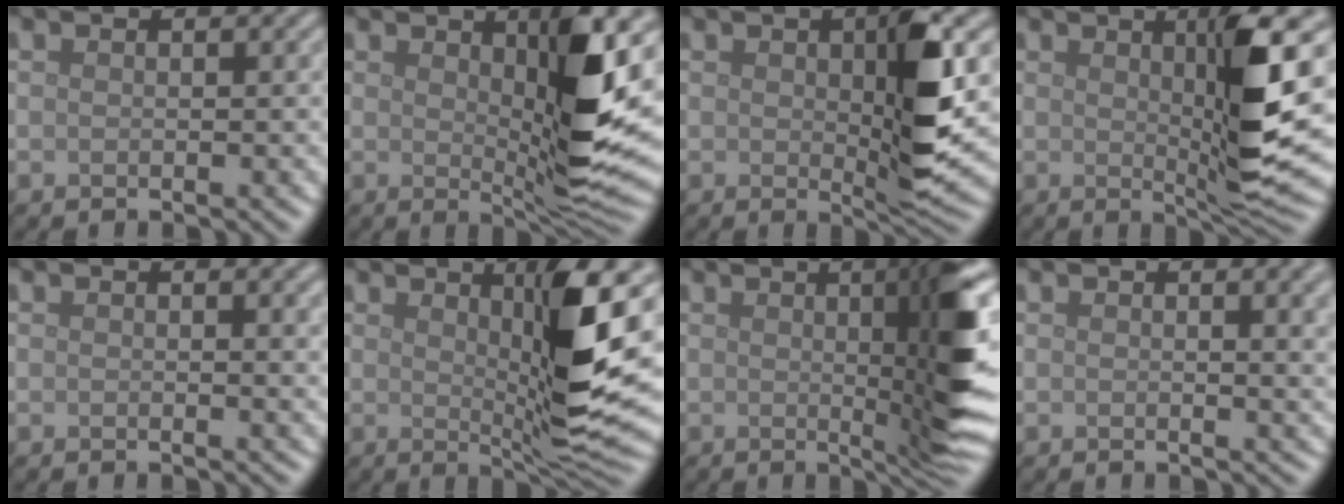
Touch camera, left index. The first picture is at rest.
{"total": 7.7, "force": [1.8, 1.4, 7.4], "torque": [-0.110, -0.017, 0.035]}
{"total": 6.3, "force": [0.8, 1.3, 6.2], "torque": [-0.097, -0.006, 0.017]}
{"total": 7.5, "force": [1.4, 0.9, 7.4], "torque": [-0.114, -0.011, 0.031]}
{"total": 2.4, "force": [0.9, 0.7, 2.1], "torque": [-0.014, 0.005, 0.009]}
{"total": 8.4, "force": [1.8, 1.3, 8.2], "torque": [-0.123, -0.016, 0.039]}
{"total": 9.3, "force": [1.1, 1.6, 9.1], "torque": [-0.110, 0.006, 0.021]}
{"total": 5.5, "force": [1.6, 2.1, 4.8], "torque": [-0.033, 0.010, 0.019]}